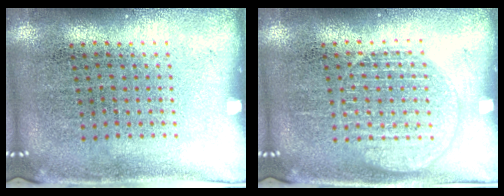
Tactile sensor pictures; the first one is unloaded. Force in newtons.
{"total": 2.6, "press": 2.6, "slide": 0.4}